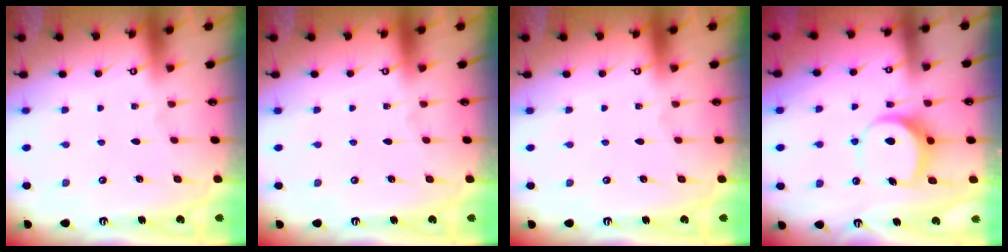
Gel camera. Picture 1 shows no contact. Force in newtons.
{"total": 0.0}
{"total": 0.0}
{"total": 7.8, "press": 7.8, "slide": 0.6}